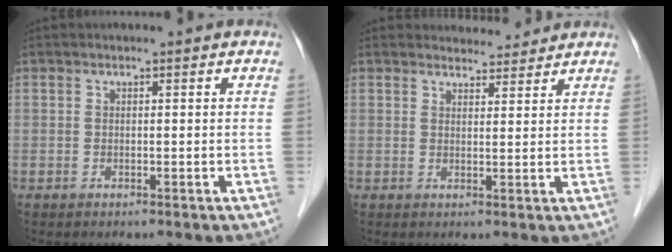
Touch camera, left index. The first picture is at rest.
{"total": 4.0, "force": [3.8, 1.0, 0.0], "torque": [-0.003, 0.006, 0.051]}